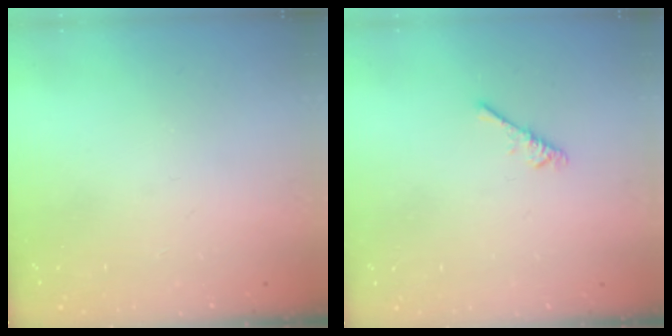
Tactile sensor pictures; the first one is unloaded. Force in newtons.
{"total": 2.6, "press": 2.5, "slide": 0.5}